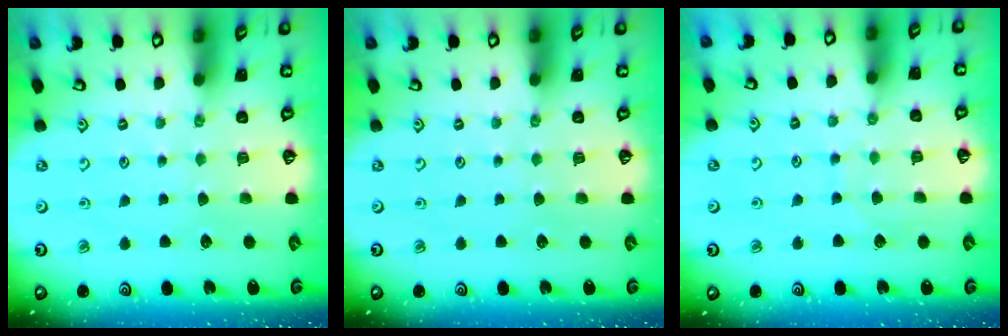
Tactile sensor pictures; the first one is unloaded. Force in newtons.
{"total": 0.0}
{"total": 4.3, "press": 4.3, "slide": 0.3}